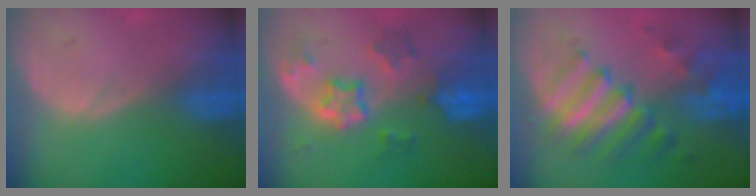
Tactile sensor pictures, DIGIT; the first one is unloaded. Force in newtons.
{"total": 7.1, "press": 6.4, "slide": 3.2}
{"total": 9.6, "press": 8.4, "slide": 4.7}